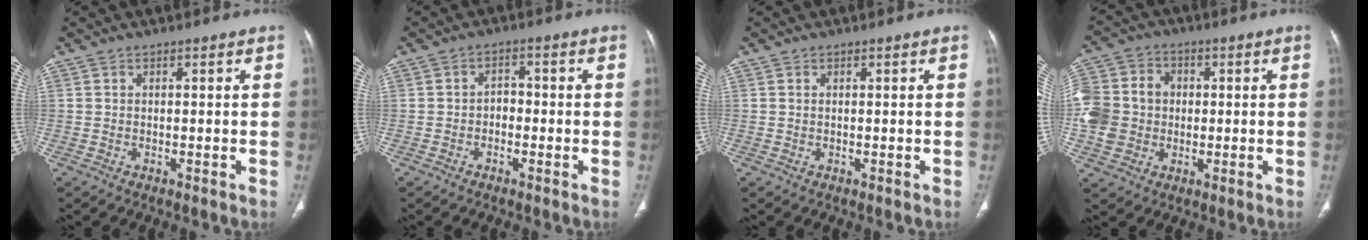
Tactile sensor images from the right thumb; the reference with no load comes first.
{"total": 2.4, "force": [-0.9, 1.8, 1.4], "torque": [-0.009, 0.012, -0.021]}
{"total": 0.0}
{"total": 14.3, "force": [-0.6, 12.3, 7.2], "torque": [-0.152, 0.024, -0.009]}